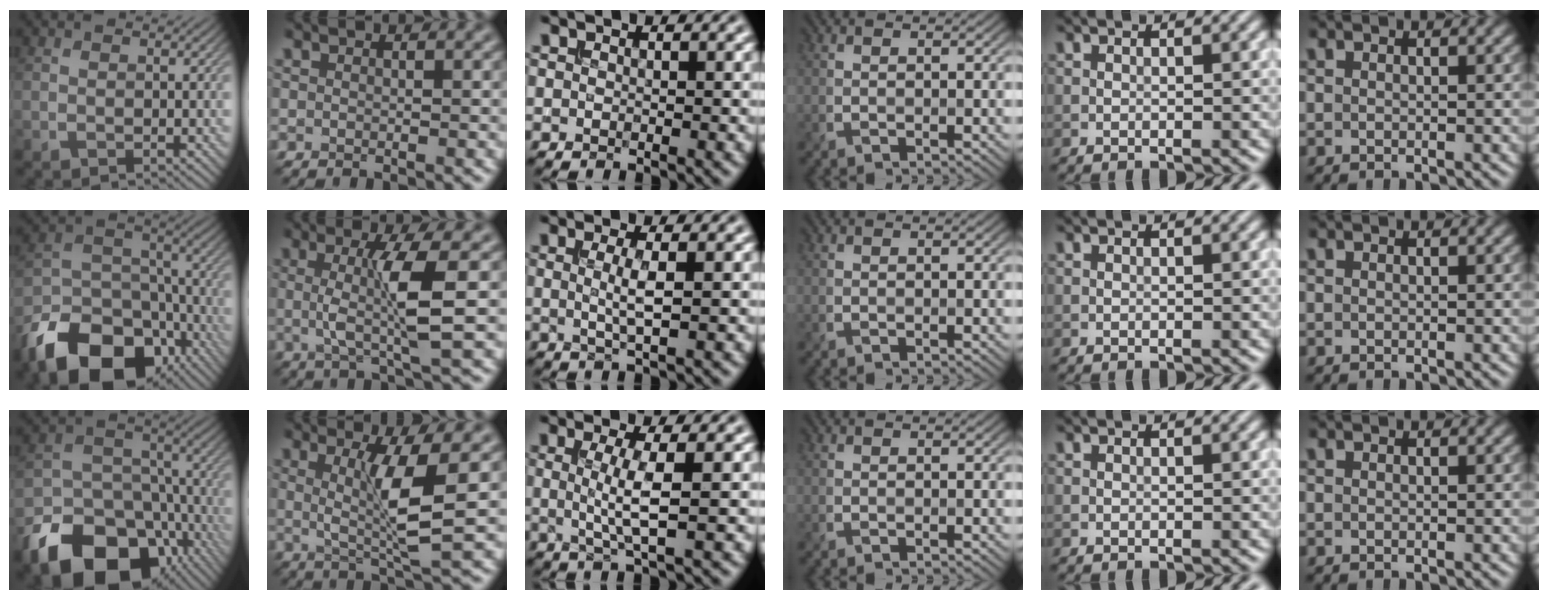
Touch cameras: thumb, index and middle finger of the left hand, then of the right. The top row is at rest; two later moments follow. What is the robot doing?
{"motion": "extract", "object": "bucket"}